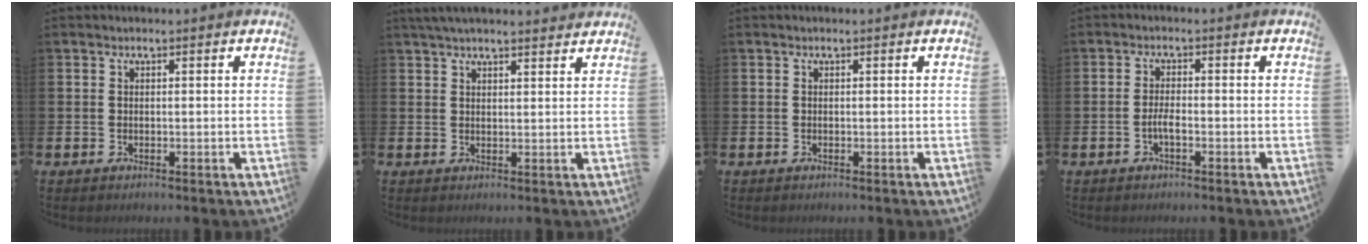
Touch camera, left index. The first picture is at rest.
{"total": 3.2, "force": [3.0, 0.3, 1.0], "torque": [-0.026, -0.004, 0.056]}
{"total": 0.0}
{"total": 1.9, "force": [-0.8, 0.5, 1.7], "torque": [-0.026, 0.000, -0.017]}